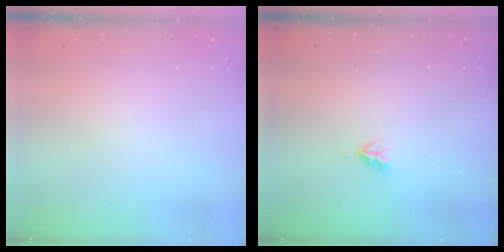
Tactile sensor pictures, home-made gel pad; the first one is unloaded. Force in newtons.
{"total": 3.5, "press": 3.4, "slide": 0.5}